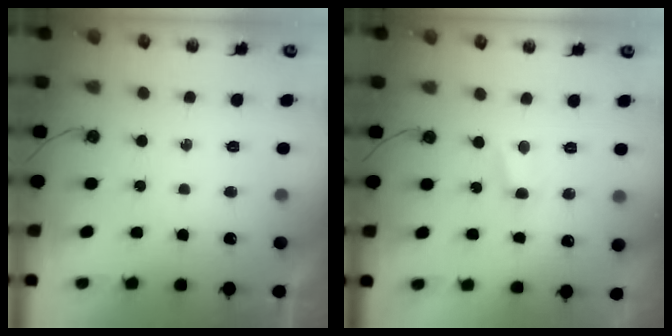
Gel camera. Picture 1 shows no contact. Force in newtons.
{"total": 3.0, "press": 3.0, "slide": 0.3}